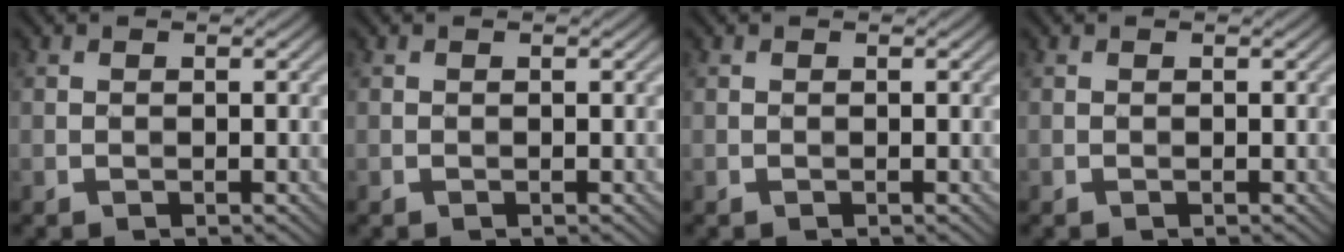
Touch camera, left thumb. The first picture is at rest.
{"total": 0.0}
{"total": 0.0}
{"total": 0.0}